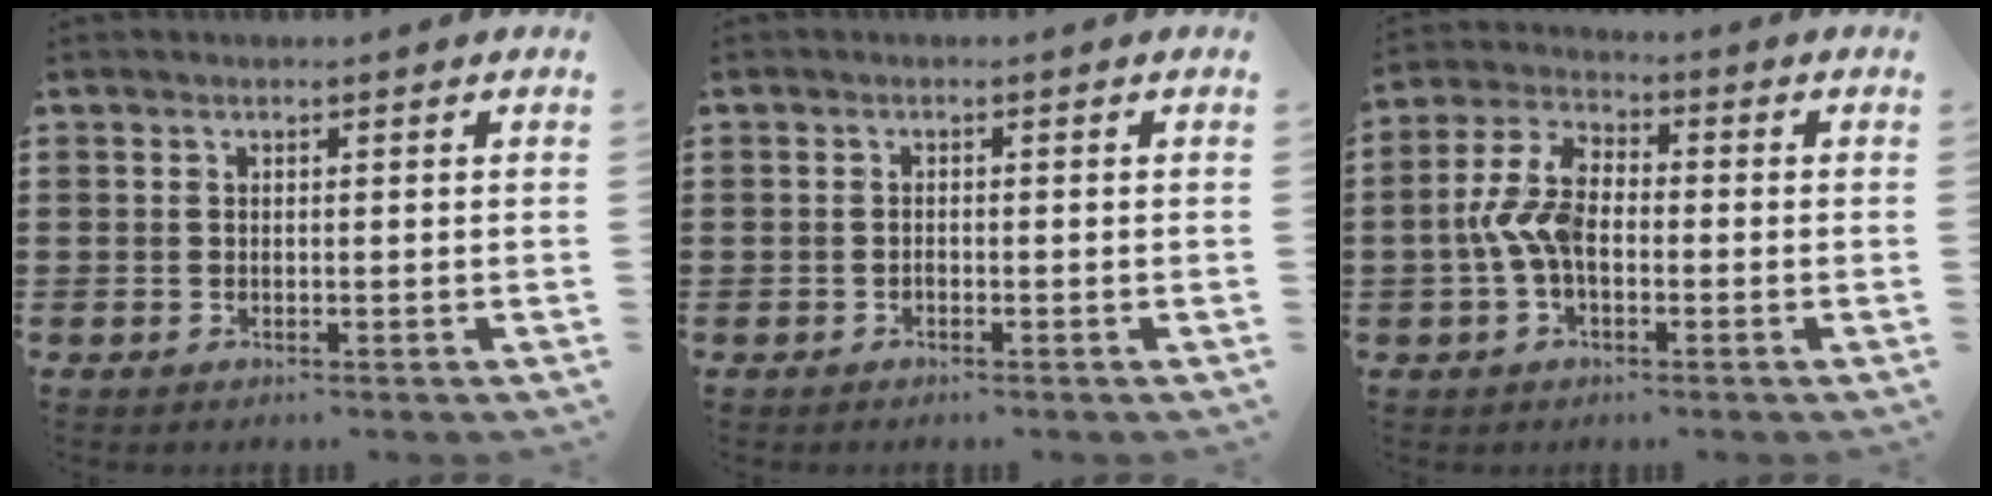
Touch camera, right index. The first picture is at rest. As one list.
[{"total": 0.5, "force": [-0.4, 0.3, 0.0], "torque": [-0.003, 0.000, -0.008]}, {"total": 6.8, "force": [-1.6, 3.9, 5.4], "torque": [-0.135, -0.001, -0.037]}]